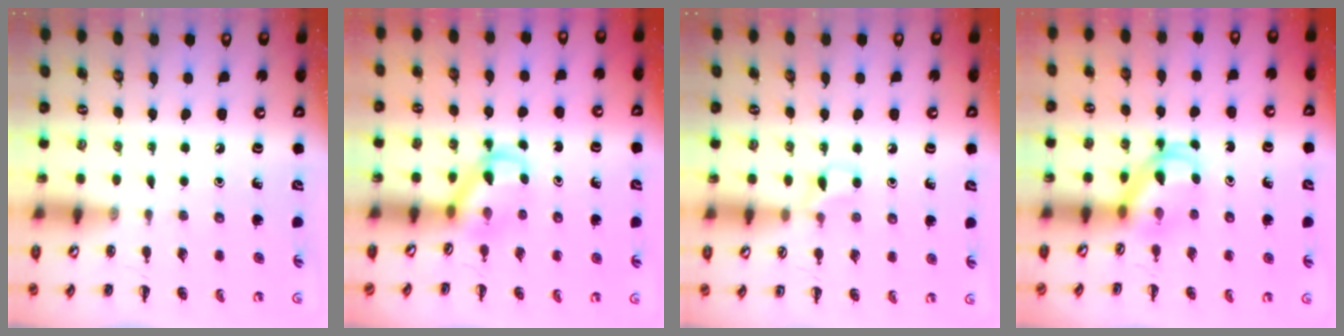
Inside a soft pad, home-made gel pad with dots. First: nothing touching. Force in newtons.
{"total": 3.9, "press": 3.9, "slide": 0.7}
{"total": 5.7, "press": 5.3, "slide": 2.0}
{"total": 4.1, "press": 4.0, "slide": 0.7}